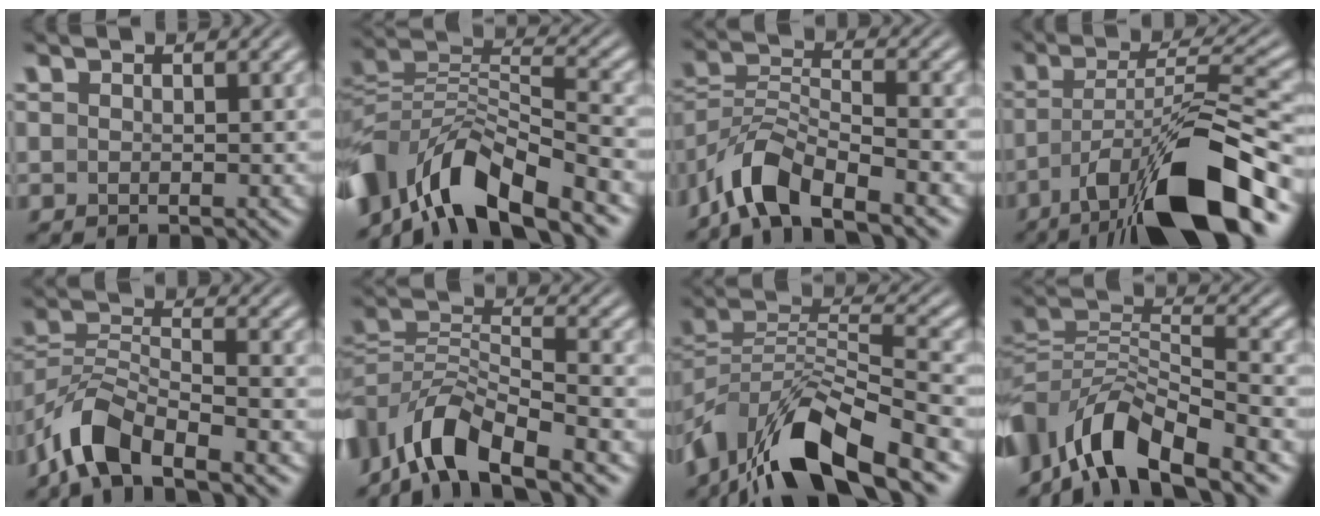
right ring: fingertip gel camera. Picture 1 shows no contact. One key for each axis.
{"total": 9.9, "fx": -4.3, "fy": 6.2, "fz": 6.5, "tx": -0.140, "ty": -0.034, "tz": -0.059}
{"total": 5.9, "fx": -3.4, "fy": 3.0, "fz": 3.7, "tx": -0.092, "ty": -0.024, "tz": -0.050}
{"total": 9.8, "fx": -4.7, "fy": 2.1, "fz": 8.4, "tx": -0.126, "ty": -0.012, "tz": -0.062}
{"total": 5.4, "fx": -3.4, "fy": 2.6, "fz": 3.3, "tx": -0.084, "ty": -0.024, "tz": -0.050}
{"total": 8.0, "fx": -3.7, "fy": 4.7, "fz": 5.4, "tx": -0.124, "ty": -0.034, "tz": -0.044}
{"total": 11.1, "fx": -4.6, "fy": 6.7, "fz": 7.5, "tx": -0.159, "ty": -0.038, "tz": -0.068}
{"total": 8.8, "fx": -3.7, "fy": 5.6, "fz": 5.8, "tx": -0.131, "ty": -0.034, "tz": -0.048}